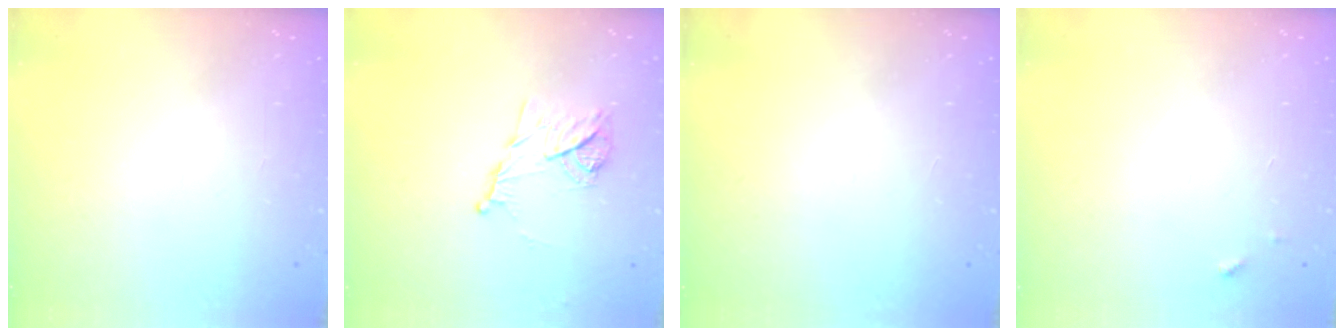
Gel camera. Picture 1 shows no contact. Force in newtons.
{"total": 10.0, "press": 10.0, "slide": 1.0}
{"total": 1.5, "press": 1.5, "slide": 0.1}
{"total": 3.6, "press": 3.6, "slide": 0.2}